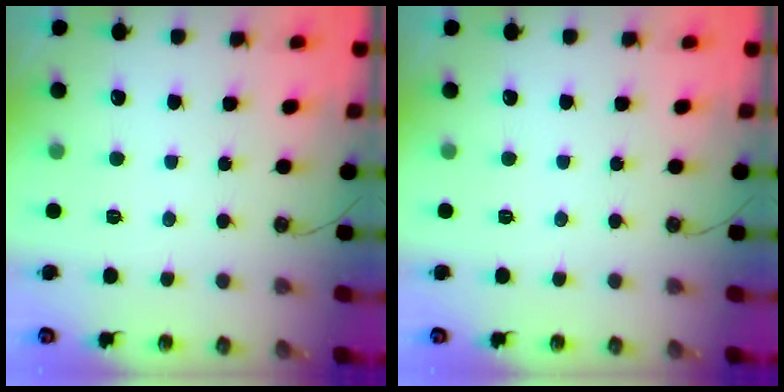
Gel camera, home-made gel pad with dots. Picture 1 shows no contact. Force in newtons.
{"total": 0.0}